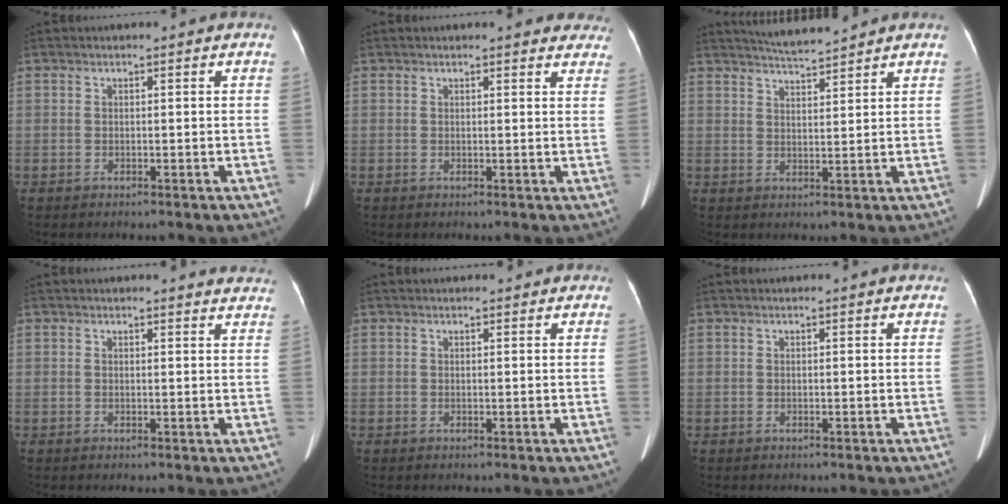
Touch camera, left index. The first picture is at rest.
{"total": 7.8, "force": [7.2, 2.1, 2.2], "torque": [-0.001, -0.006, 0.053]}
{"total": 4.9, "force": [4.8, -0.6, 1.1], "torque": [-0.023, 0.008, 0.083]}
{"total": 6.8, "force": [6.7, 1.0, 0.9], "torque": [0.011, -0.012, 0.042]}
{"total": 2.4, "force": [2.2, 0.8, 0.7], "torque": [-0.007, 0.016, 0.021]}
{"total": 0.9, "force": [0.8, 0.1, 0.3], "torque": [-0.008, 0.008, 0.005]}